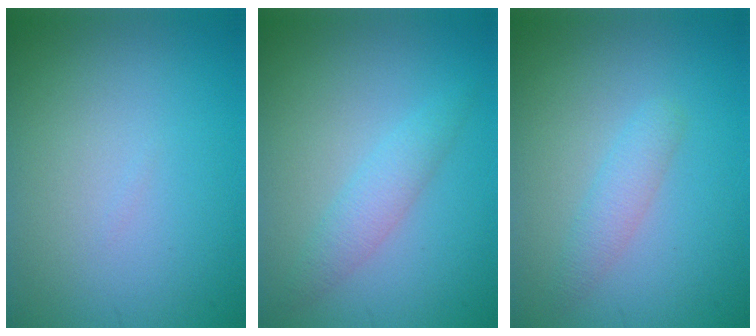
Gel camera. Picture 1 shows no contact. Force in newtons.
{"total": 2.2, "press": 2.2, "slide": 0.1}
{"total": 1.9, "press": 1.9, "slide": 0.0}